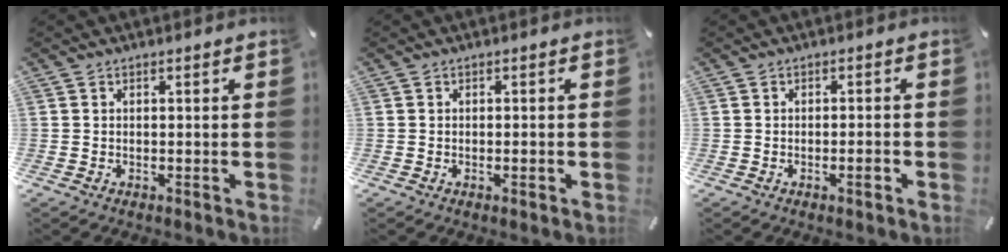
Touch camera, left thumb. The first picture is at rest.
{"total": 1.2, "force": [-0.4, 0.4, 1.0], "torque": [-0.018, -0.002, -0.007]}
{"total": 2.4, "force": [-1.0, 0.6, 2.1], "torque": [-0.036, 0.003, -0.017]}